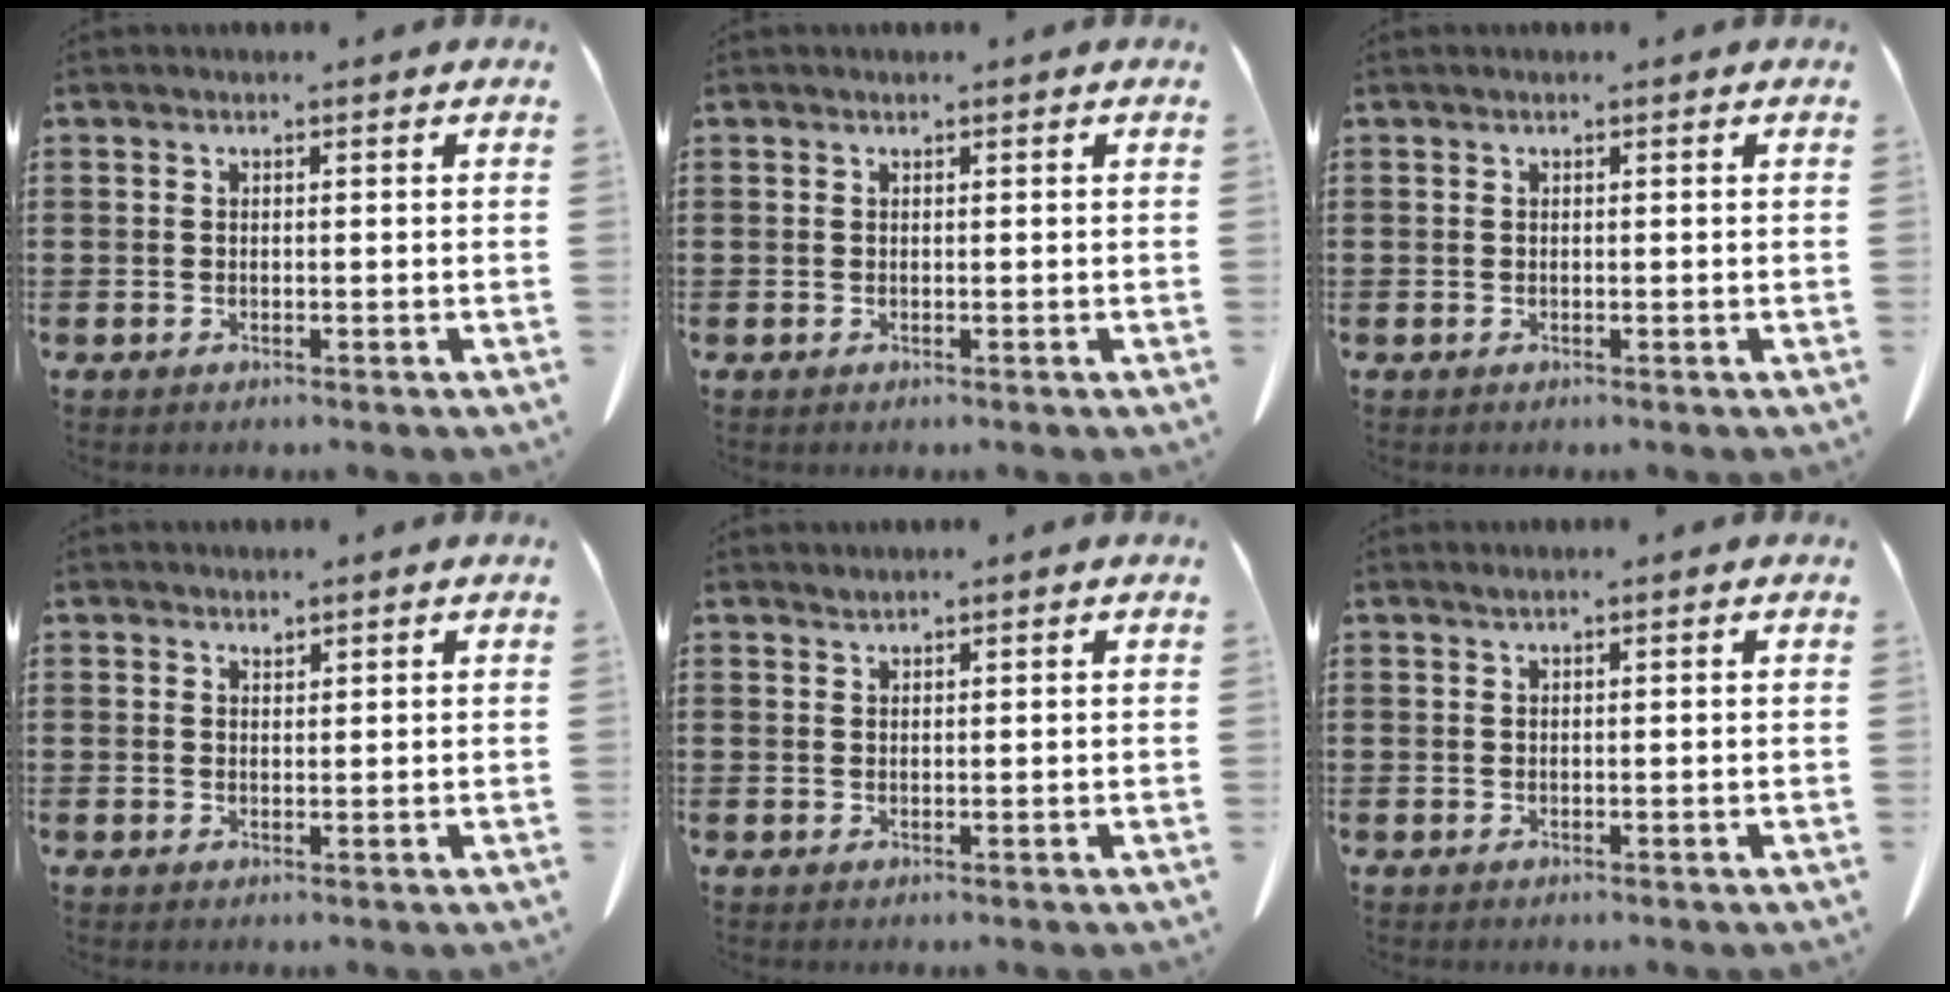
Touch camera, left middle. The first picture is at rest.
{"total": 0.0}
{"total": 0.0}
{"total": 1.3, "force": [1.3, 0.1, 0.0], "torque": [-0.003, -0.005, 0.026]}
{"total": 0.9, "force": [0.9, -0.1, 0.1], "torque": [-0.004, -0.005, 0.019]}
{"total": 0.6, "force": [0.5, -0.1, 0.4], "torque": [-0.008, -0.003, 0.011]}